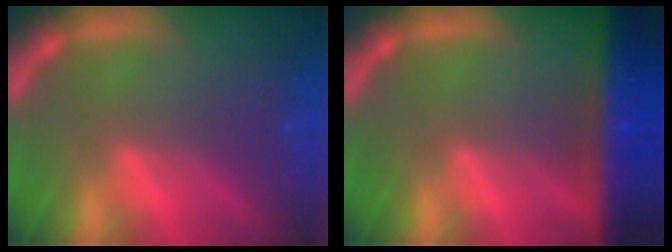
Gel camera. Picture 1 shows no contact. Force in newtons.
{"total": 10.0}